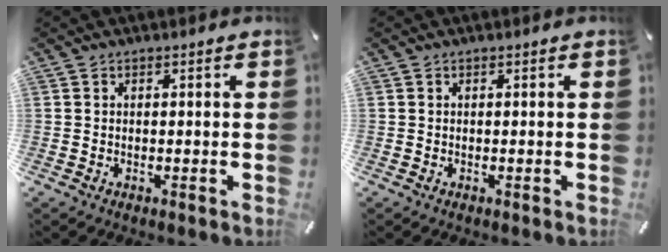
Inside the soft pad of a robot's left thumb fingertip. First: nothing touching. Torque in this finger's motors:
{"motor_torque": [-0.01, 0.01, 0.00, 0.01, 0.00]}